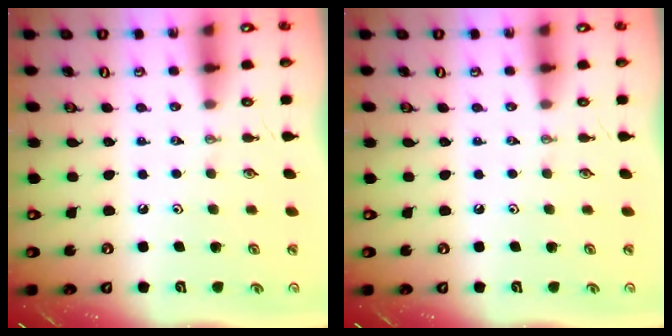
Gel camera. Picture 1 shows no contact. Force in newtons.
{"total": 0.0}